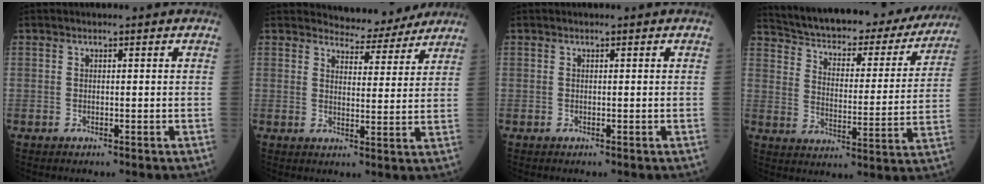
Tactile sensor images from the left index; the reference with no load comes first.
{"total": 6.8, "force": [6.7, 1.4, 0.7], "torque": [-0.012, -0.004, 0.085]}
{"total": 0.0}
{"total": 26.9, "force": [23.9, 7.6, 9.8], "torque": [-0.158, -0.027, 0.303]}